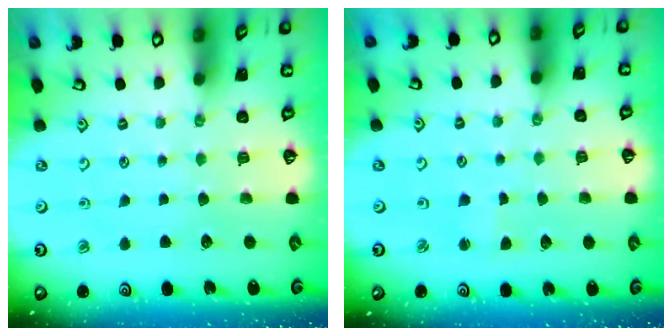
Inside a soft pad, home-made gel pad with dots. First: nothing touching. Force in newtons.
{"total": 1.5, "press": 1.5, "slide": 0.1}